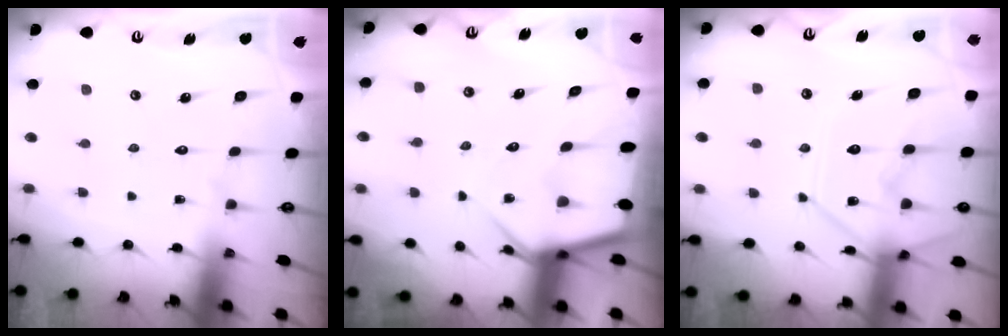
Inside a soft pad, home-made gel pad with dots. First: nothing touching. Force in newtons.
{"total": 7.3, "press": 7.2, "slide": 0.7}
{"total": 13.4, "press": 13.3, "slide": 1.6}